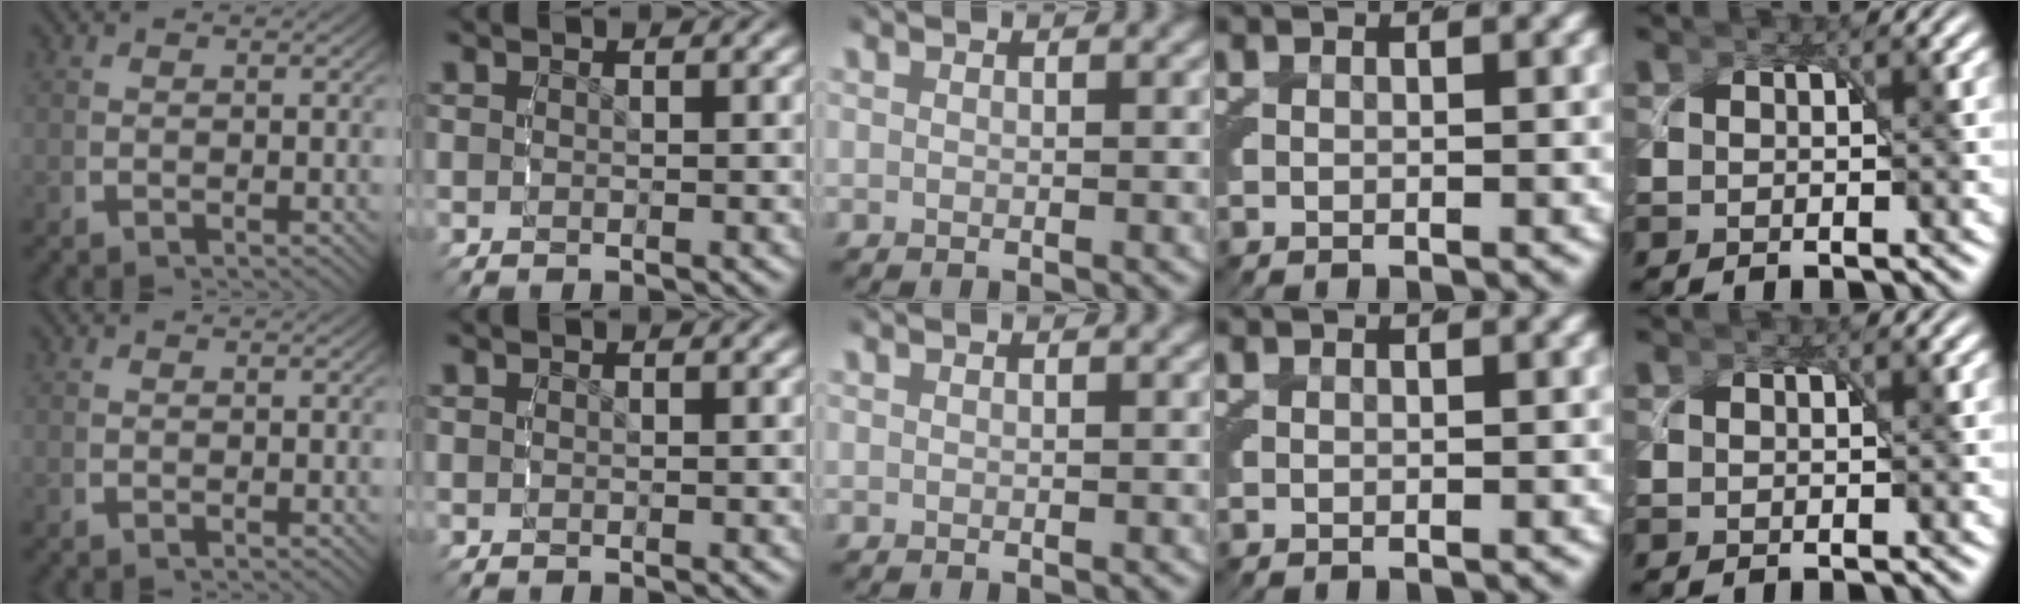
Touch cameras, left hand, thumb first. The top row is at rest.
{}